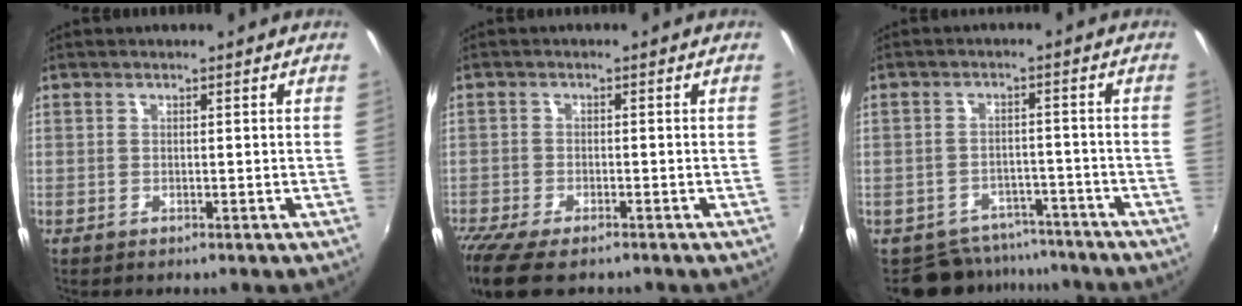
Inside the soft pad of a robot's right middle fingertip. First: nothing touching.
{"total": 10.0, "force": [-7.7, 3.0, 5.6], "torque": [-0.139, -0.045, -0.140]}
{"total": 8.4, "force": [-7.1, 4.3, 0.9], "torque": [-0.021, 0.013, -0.093]}